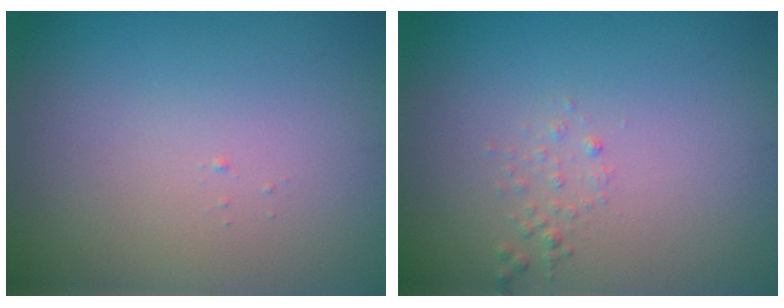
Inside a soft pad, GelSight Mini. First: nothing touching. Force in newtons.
{"total": 0.8, "press": 0.8, "slide": 0.1}